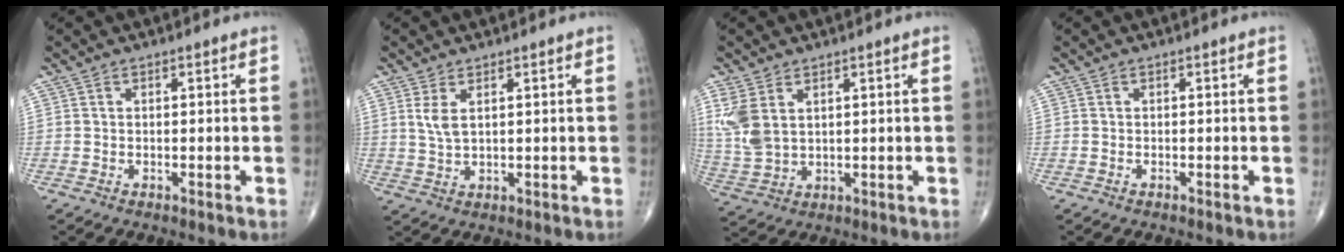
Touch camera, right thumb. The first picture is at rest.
{"total": 3.4, "force": [1.4, 1.5, 2.8], "torque": [-0.059, -0.006, 0.037]}
{"total": 7.7, "force": [2.9, 4.7, 5.4], "torque": [-0.129, -0.005, 0.071]}
{"total": 0.0}